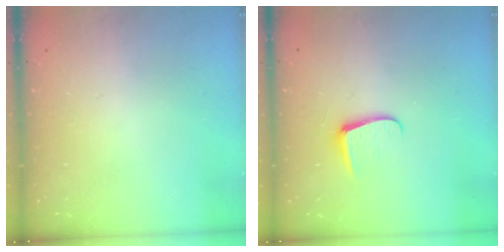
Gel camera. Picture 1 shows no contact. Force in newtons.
{"total": 6.0, "press": 6.0, "slide": 0.8}